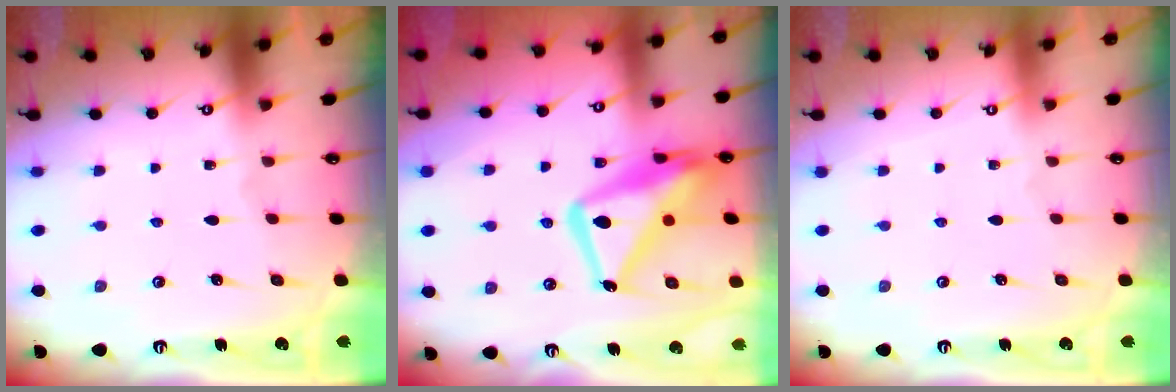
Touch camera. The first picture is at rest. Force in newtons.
{"total": 18.1, "press": 18.0, "slide": 1.8}
{"total": 3.9, "press": 3.9, "slide": 0.2}